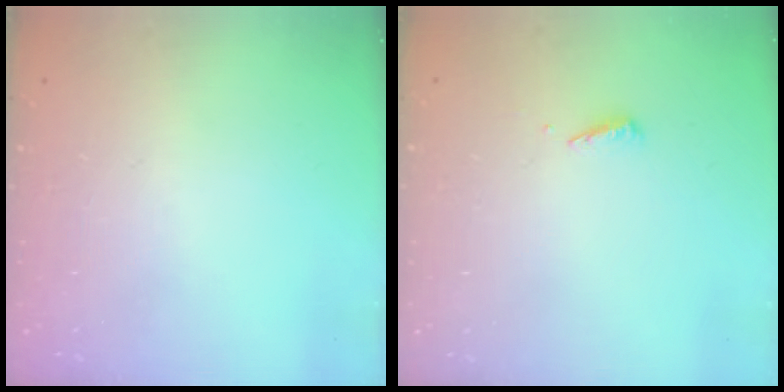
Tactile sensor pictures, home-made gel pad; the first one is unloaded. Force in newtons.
{"total": 2.5, "press": 2.5, "slide": 0.1}